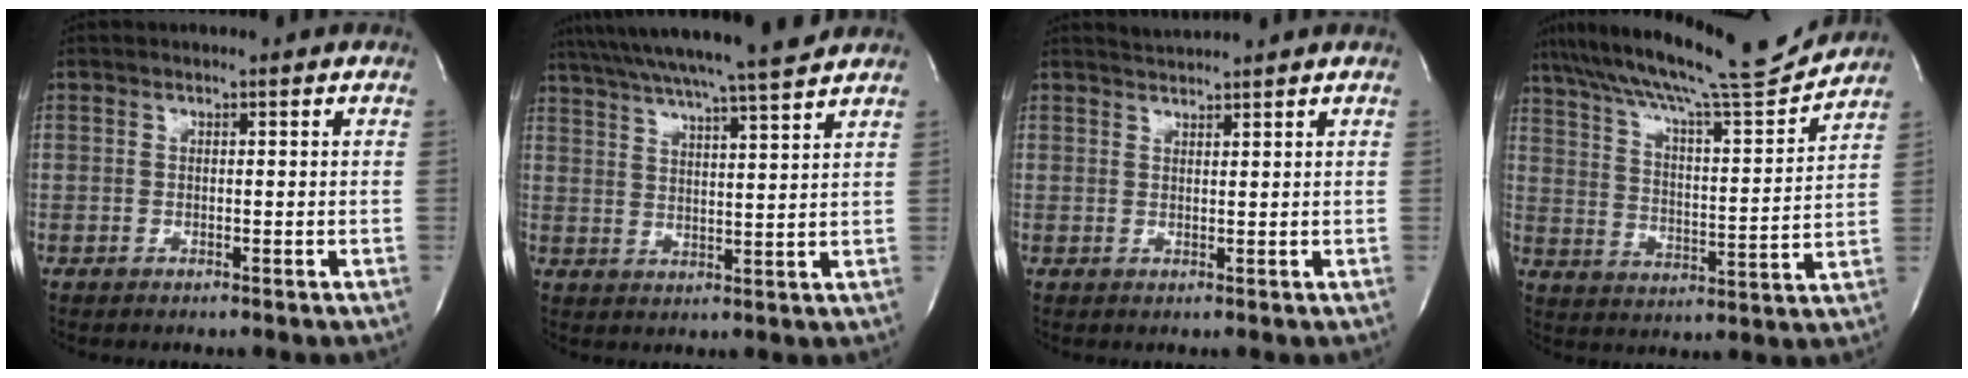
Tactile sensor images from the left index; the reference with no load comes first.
{"total": 18.2, "force": [16.2, -0.4, 8.2], "torque": [-0.149, 0.003, 0.238]}
{"total": 1.9, "force": [1.8, -0.7, -0.2], "torque": [-0.002, 0.002, 0.041]}
{"total": 18.6, "force": [16.6, 0.2, 8.3], "torque": [-0.147, -0.007, 0.259]}